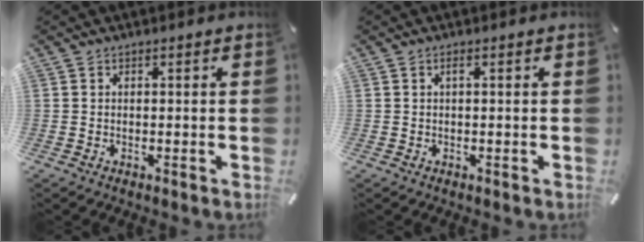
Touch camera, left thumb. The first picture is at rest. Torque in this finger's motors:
{"motor_torque": [-0.34, -0.30, -0.07, 0.01, 0.07]}